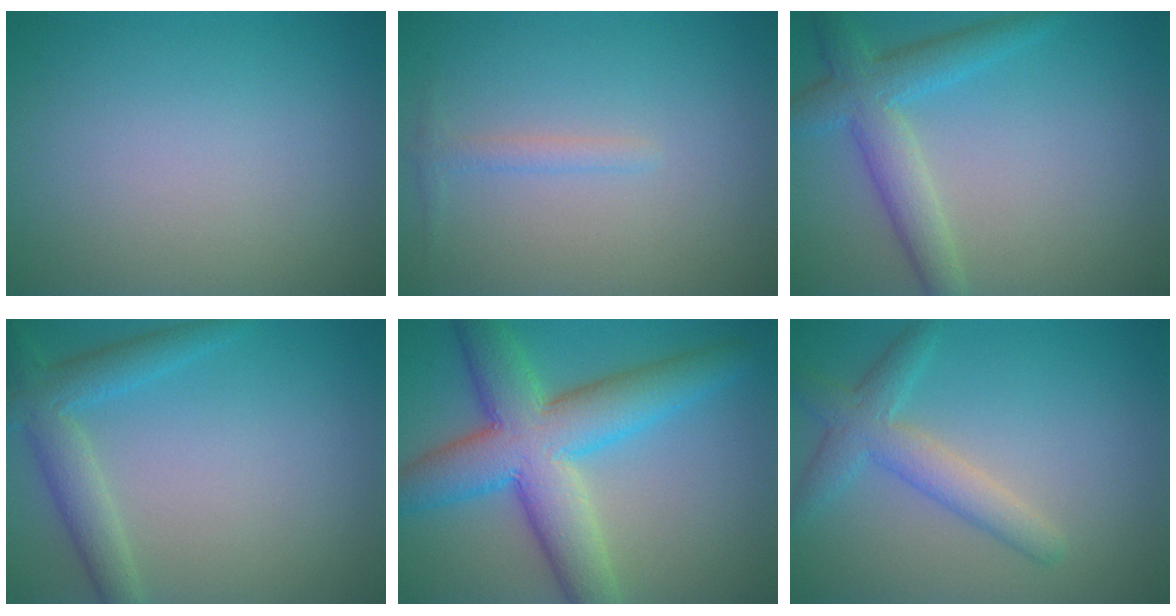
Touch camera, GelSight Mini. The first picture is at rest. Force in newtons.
{"total": 1.1, "press": 1.1, "slide": 0.0}
{"total": 4.4, "press": 4.4, "slide": 0.2}
{"total": 3.8, "press": 3.8, "slide": 0.2}
{"total": 9.7, "press": 9.7, "slide": 0.3}
{"total": 3.5, "press": 3.5, "slide": 0.1}